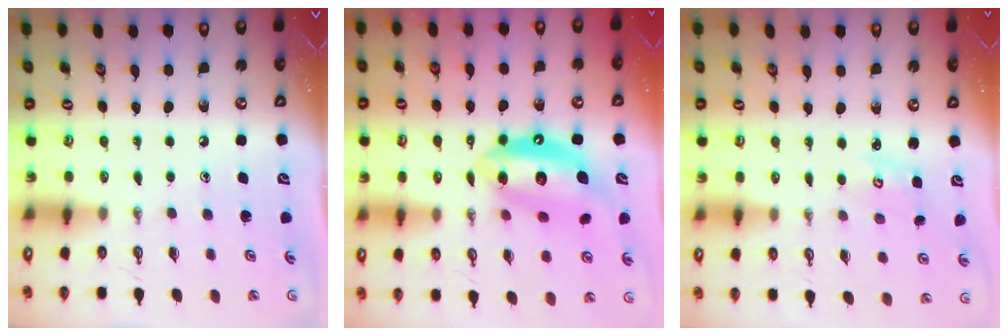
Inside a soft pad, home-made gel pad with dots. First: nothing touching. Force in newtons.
{"total": 14.5, "press": 14.4, "slide": 1.4}
{"total": 1.7, "press": 1.7, "slide": 0.2}